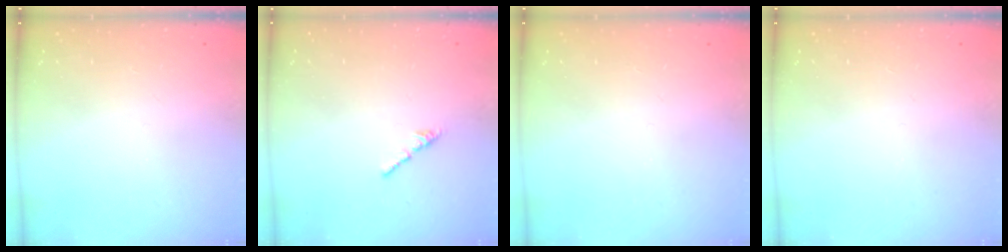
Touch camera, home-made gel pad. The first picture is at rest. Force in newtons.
{"total": 0.8, "press": 0.7, "slide": 0.5}
{"total": 0.0}
{"total": 0.0}